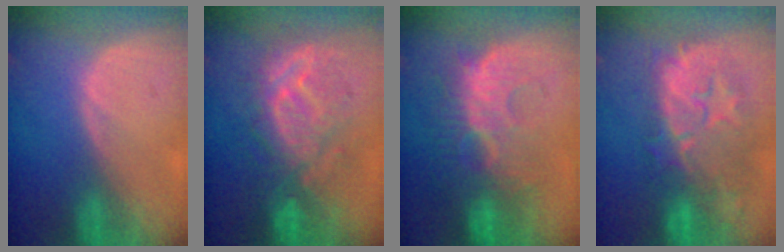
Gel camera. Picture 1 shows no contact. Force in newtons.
{"total": 10.0, "press": 9.8, "slide": 1.4}
{"total": 10.4, "press": 9.8, "slide": 3.4}
{"total": 11.4, "press": 10.5, "slide": 4.5}